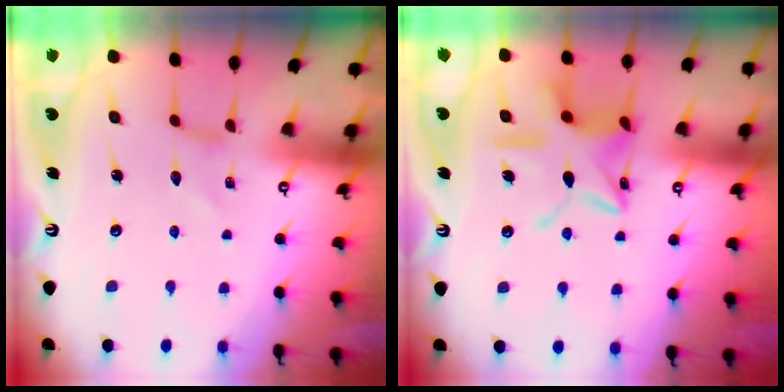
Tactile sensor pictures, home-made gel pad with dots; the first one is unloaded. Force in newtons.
{"total": 13.3, "press": 13.3, "slide": 1.0}